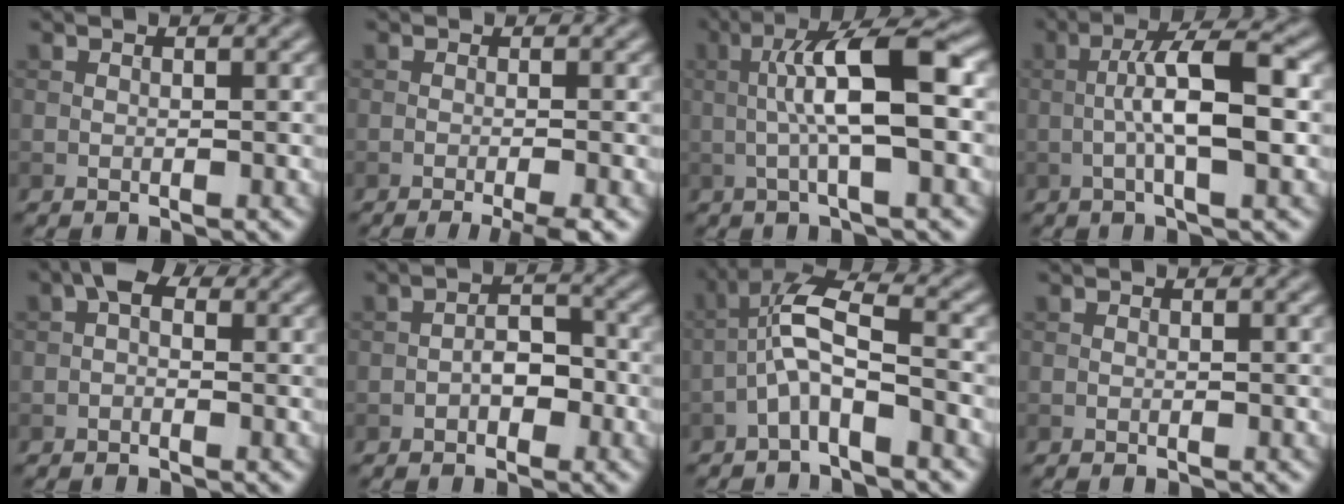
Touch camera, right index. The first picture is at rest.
{"total": 3.0, "force": [-1.7, 0.3, 2.4], "torque": [-0.032, 0.001, -0.033]}
{"total": 8.2, "force": [0.4, 1.8, 8.0], "torque": [-0.128, 0.014, 0.001]}
{"total": 6.5, "force": [-0.5, 1.4, 6.3], "torque": [-0.108, 0.012, -0.013]}
{"total": 1.9, "force": [0.2, 1.2, 1.5], "torque": [-0.022, 0.008, -0.007]}
{"total": 2.7, "force": [-1.0, 1.6, 1.9], "torque": [-0.030, 0.007, -0.020]}
{"total": 4.9, "force": [-2.0, 1.4, 4.2], "torque": [-0.088, 0.019, -0.047]}
{"total": 0.0}